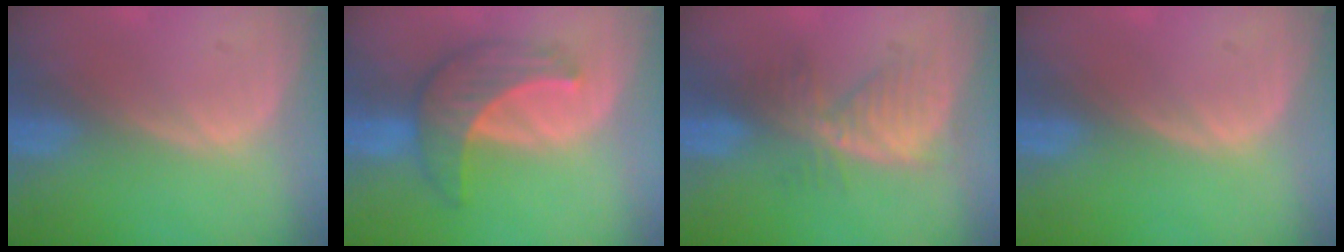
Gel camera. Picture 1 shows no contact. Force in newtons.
{"total": 6.9, "press": 6.8, "slide": 1.0}
{"total": 6.0, "press": 5.9, "slide": 1.1}
{"total": 0.0}